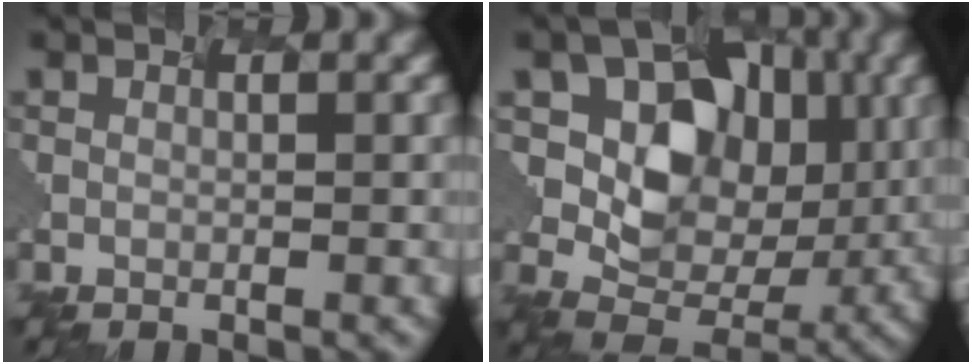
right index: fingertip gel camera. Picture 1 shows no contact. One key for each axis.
{"total": 8.3, "fx": 1.4, "fy": 6.6, "fz": 4.8, "tx": -0.102, "ty": -0.018, "tz": 0.032}